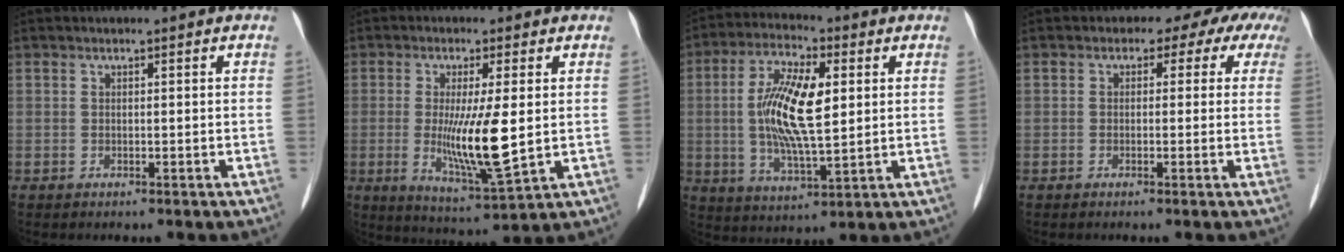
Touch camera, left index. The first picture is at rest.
{"total": 9.9, "force": [0.0, 1.2, 9.8], "torque": [-0.184, -0.028, 0.002]}
{"total": 12.4, "force": [1.7, 3.7, 11.7], "torque": [-0.234, 0.005, 0.028]}
{"total": 6.2, "force": [3.0, 3.9, 3.7], "torque": [-0.035, 0.031, 0.016]}